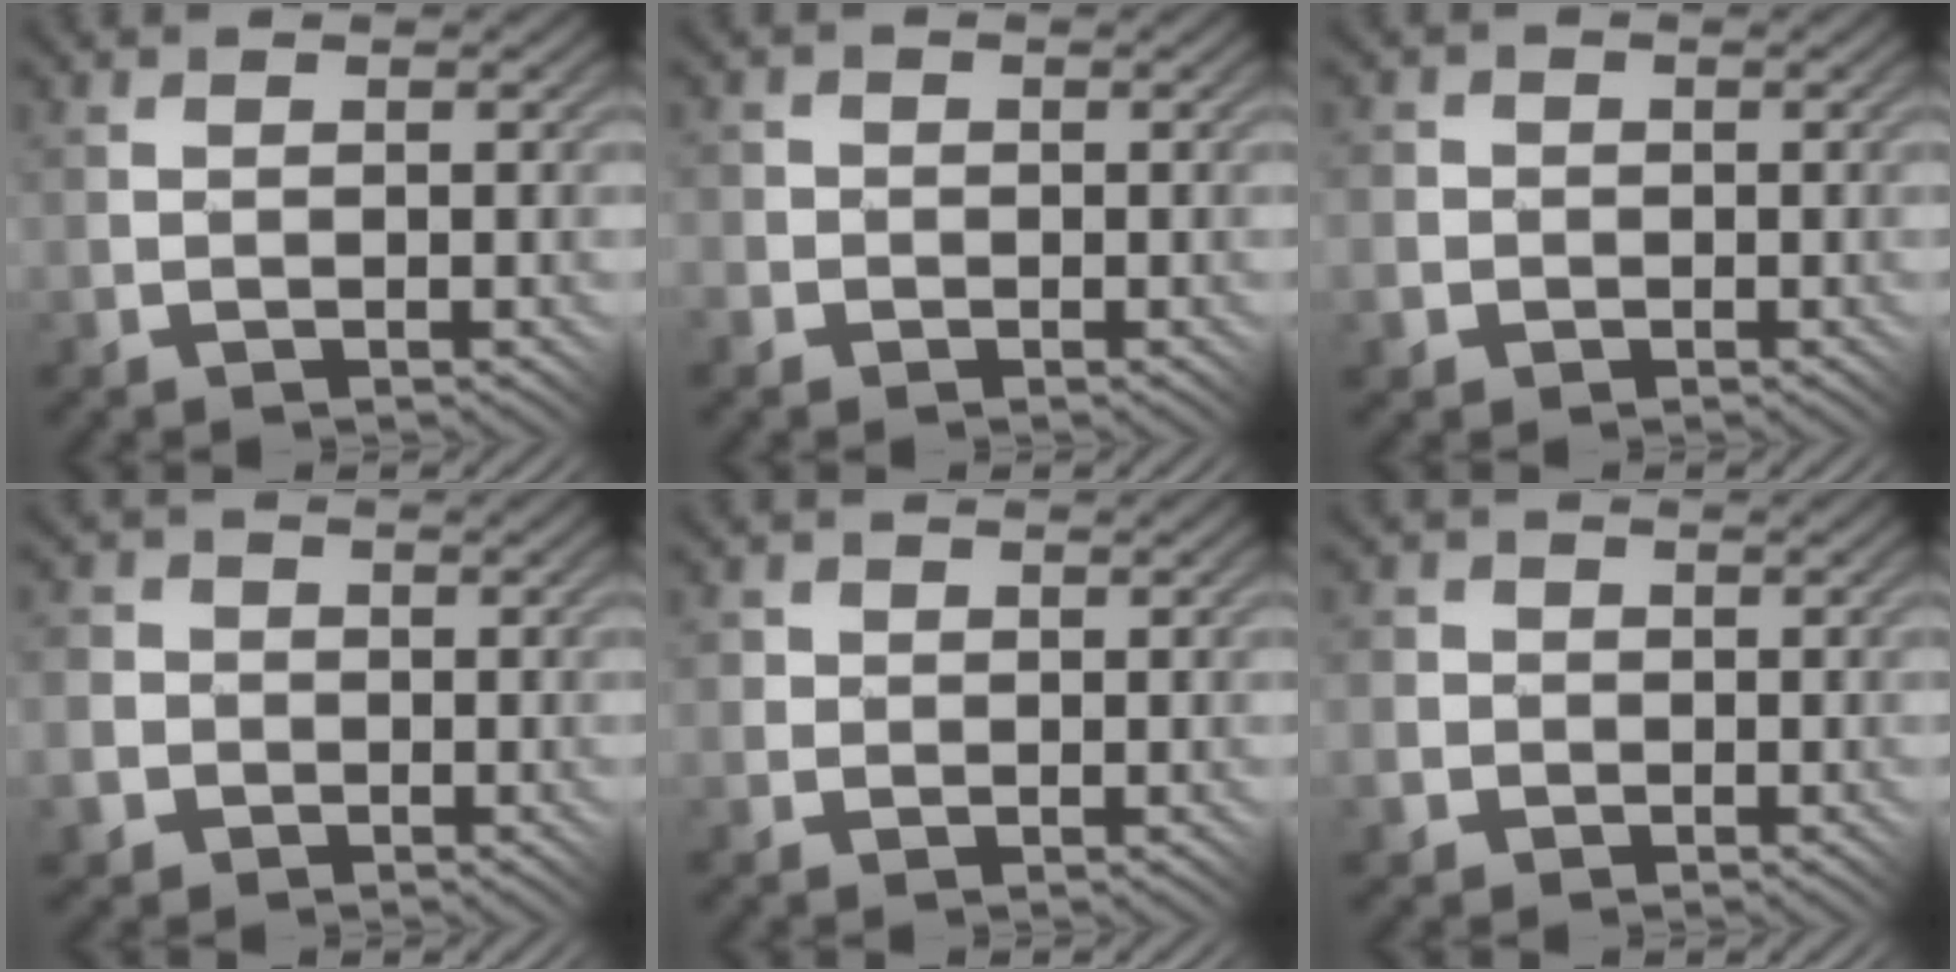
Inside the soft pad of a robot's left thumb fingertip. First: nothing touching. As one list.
[{"total": 3.7, "force": [-0.7, 3.7, 0.1], "torque": [-0.007, 0.015, -0.042]}, {"total": 4.8, "force": [-0.7, 4.7, 0.6], "torque": [-0.028, 0.008, -0.046]}, {"total": 7.0, "force": [-2.0, 6.6, 1.3], "torque": [-0.059, -0.014, -0.063]}, {"total": 2.6, "force": [0.7, 2.5, 0.2], "torque": [-0.005, 0.008, 0.002]}, {"total": 5.4, "force": [-1.1, 5.2, 0.6], "torque": [-0.034, 0.002, -0.054]}]